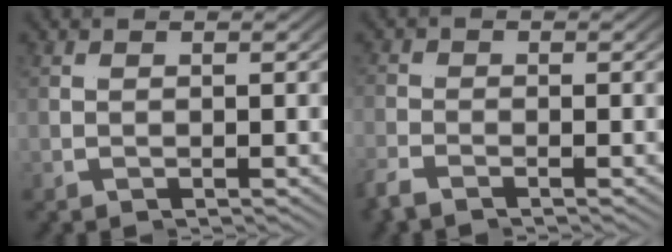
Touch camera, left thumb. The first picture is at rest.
{"total": 2.2, "force": [-1.5, -0.7, -1.5], "torque": [0.018, 0.002, -0.038]}